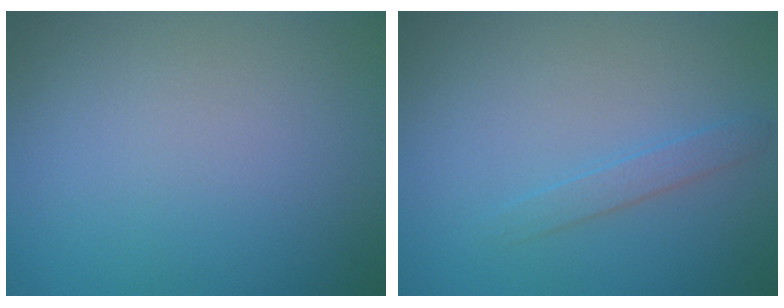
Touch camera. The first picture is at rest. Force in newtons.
{"total": 1.3, "press": 1.3, "slide": 0.1}